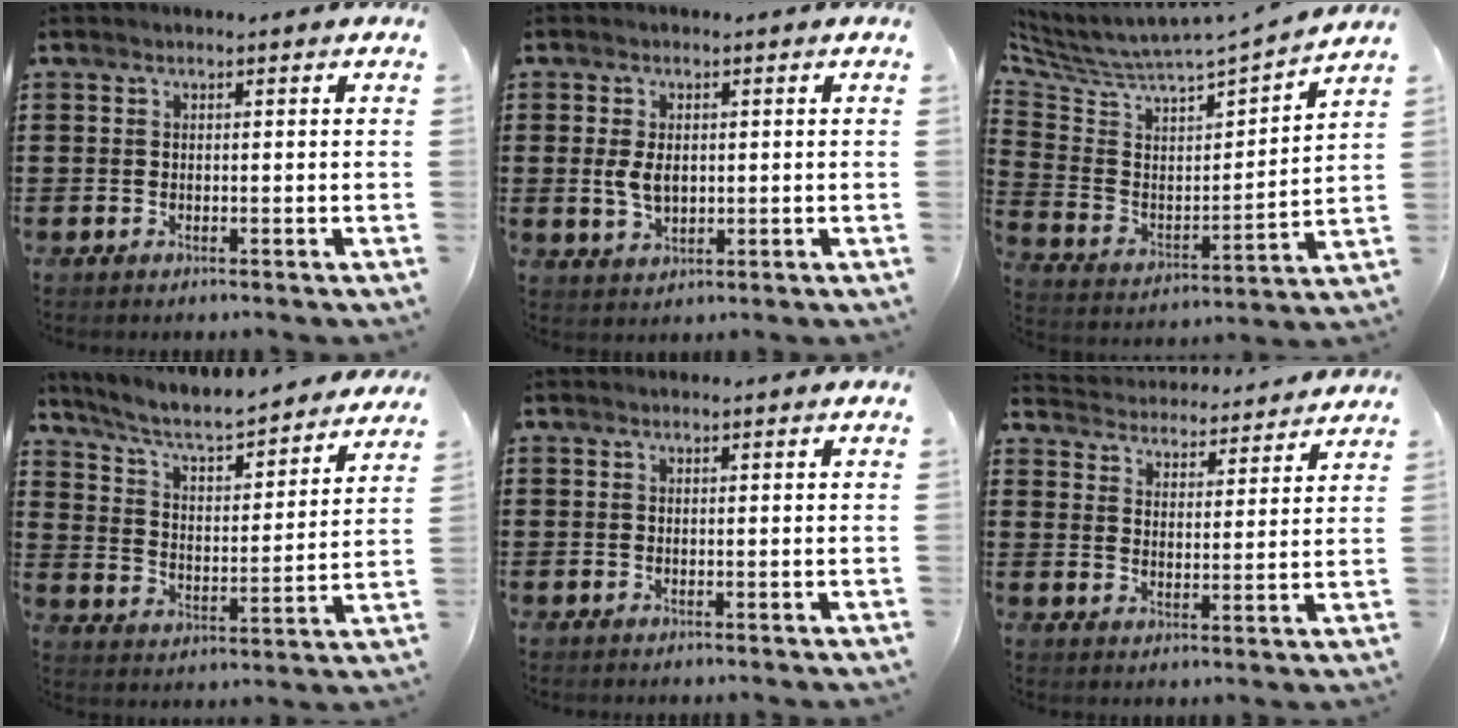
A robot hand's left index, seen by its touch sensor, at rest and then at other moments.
{"total": 3.8, "force": [0.3, 2.3, 3.1], "torque": [-0.070, 0.006, 0.003]}
{"total": 3.7, "force": [3.5, 0.6, 1.0], "torque": [-0.046, -0.050, 0.051]}
{"total": 5.7, "force": [5.1, 0.8, 2.6], "torque": [-0.072, -0.037, 0.079]}
{"total": 0.0}
{"total": 4.3, "force": [4.2, -0.1, -0.5], "torque": [-0.014, -0.034, 0.069]}